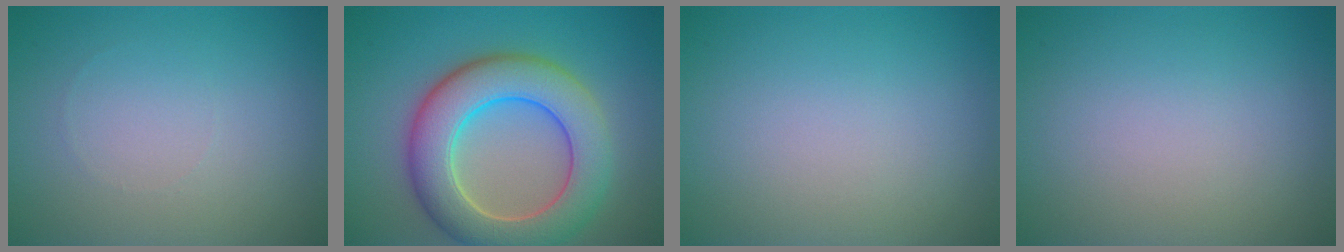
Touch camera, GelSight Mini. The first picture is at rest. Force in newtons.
{"total": 8.8, "press": 8.8, "slide": 0.8}
{"total": 0.0}
{"total": 0.0}